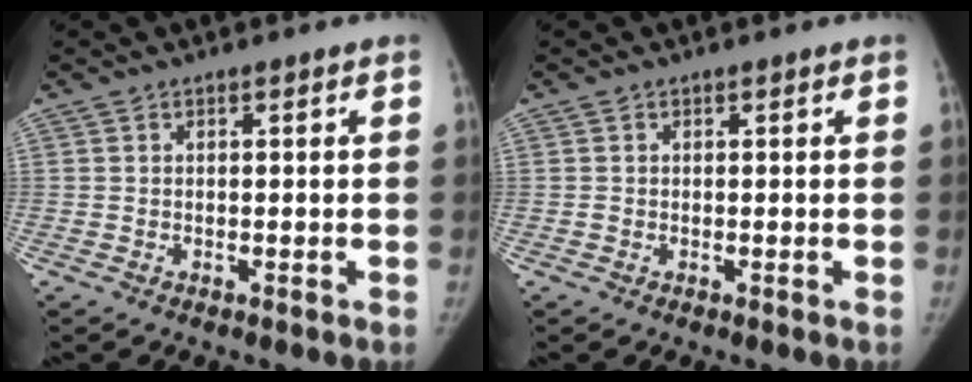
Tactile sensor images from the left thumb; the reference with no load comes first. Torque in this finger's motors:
{"motor_torque": [-0.10, 0.01, 0.00, -0.52, 0.01]}